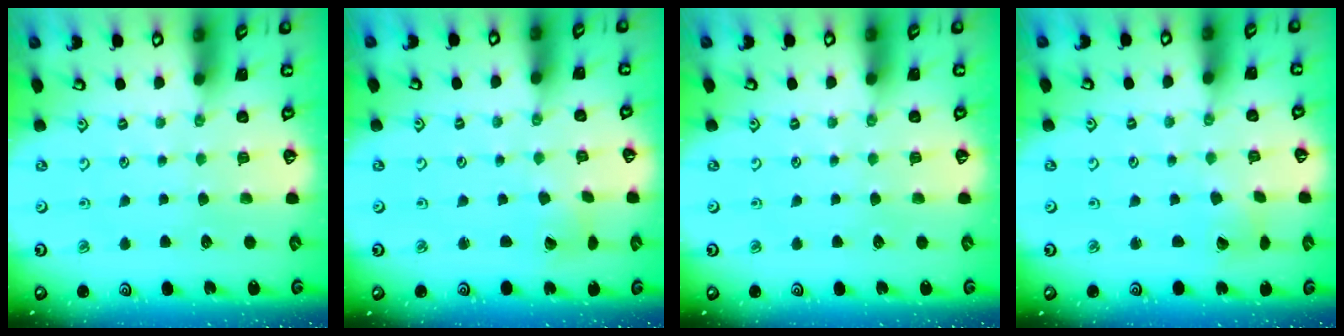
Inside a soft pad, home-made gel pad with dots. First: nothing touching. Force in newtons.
{"total": 2.5, "press": 2.5, "slide": 0.4}
{"total": 0.0}
{"total": 2.5, "press": 2.5, "slide": 0.4}